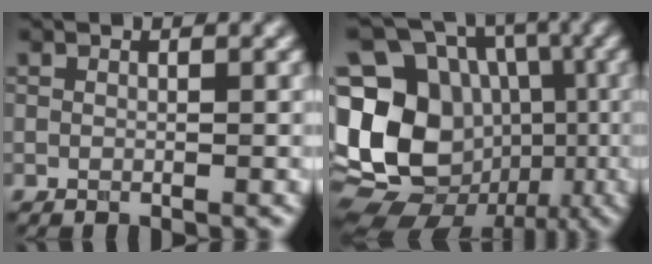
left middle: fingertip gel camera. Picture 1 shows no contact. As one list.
[{"total": 22.1, "force": [-2.6, 19.9, 9.3], "torque": [-0.187, 0.027, -0.068]}]